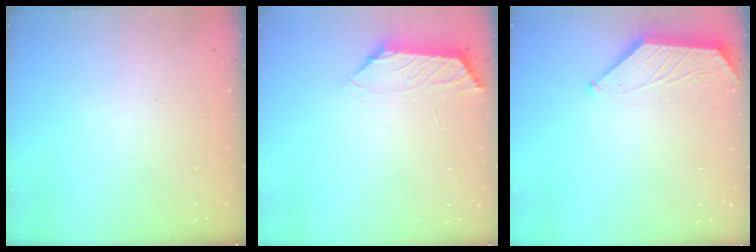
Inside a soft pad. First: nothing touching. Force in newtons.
{"total": 0.8, "press": 0.7, "slide": 0.4}
{"total": 0.5, "press": 0.4, "slide": 0.3}